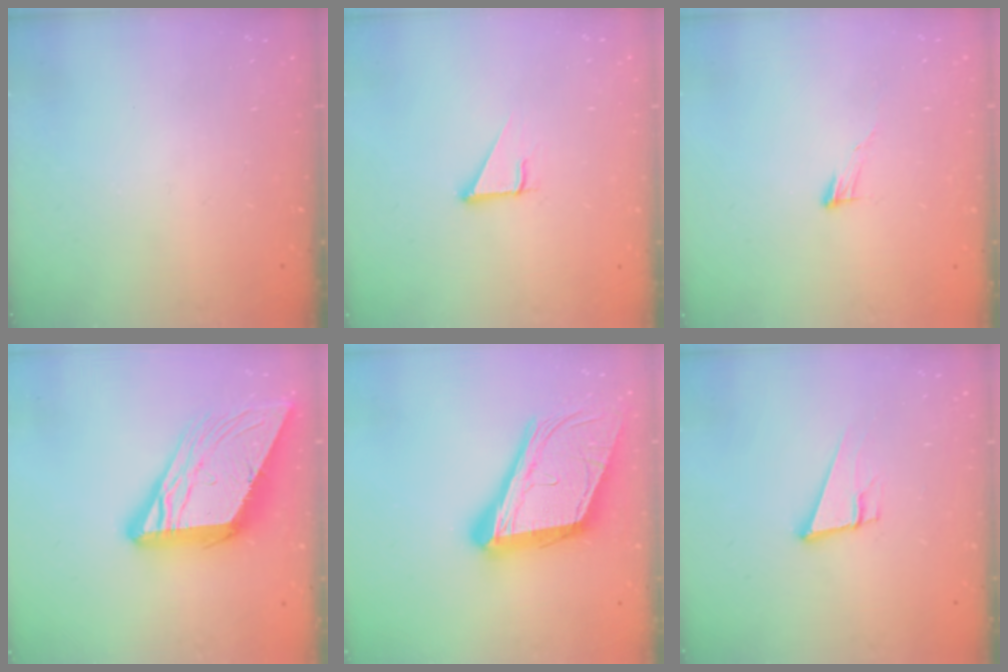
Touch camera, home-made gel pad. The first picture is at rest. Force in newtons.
{"total": 2.9, "press": 2.9, "slide": 0.1}
{"total": 4.0, "press": 4.0, "slide": 0.3}
{"total": 19.3, "press": 19.2, "slide": 2.3}
{"total": 24.2, "press": 23.8, "slide": 4.4}
{"total": 9.0, "press": 8.3, "slide": 3.3}